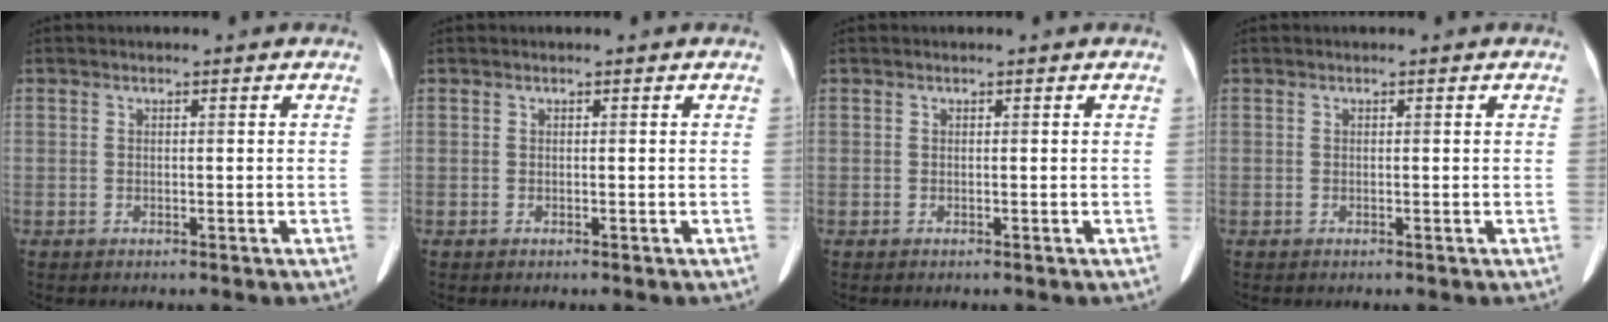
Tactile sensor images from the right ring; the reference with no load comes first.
{"total": 0.0}
{"total": 0.0}
{"total": 0.0}